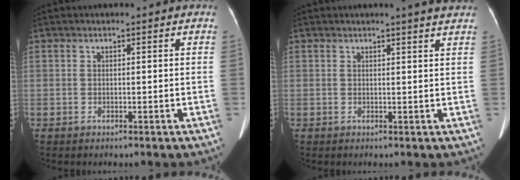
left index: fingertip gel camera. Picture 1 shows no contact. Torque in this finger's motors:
{"motor_torque": [0.16, -0.30, 0.00, 0.00]}